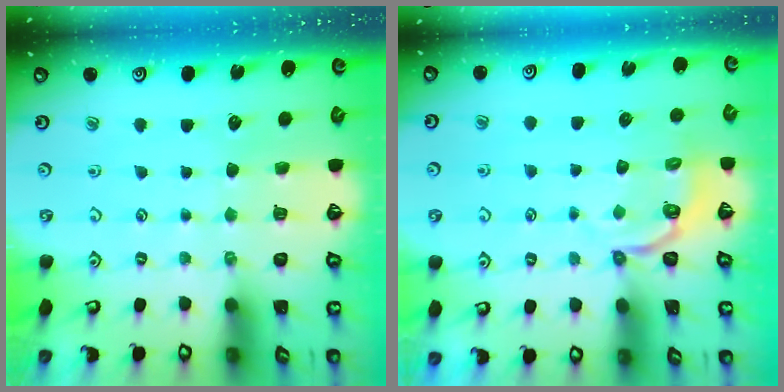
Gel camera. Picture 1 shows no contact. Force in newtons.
{"total": 3.1, "press": 2.1, "slide": 2.3}